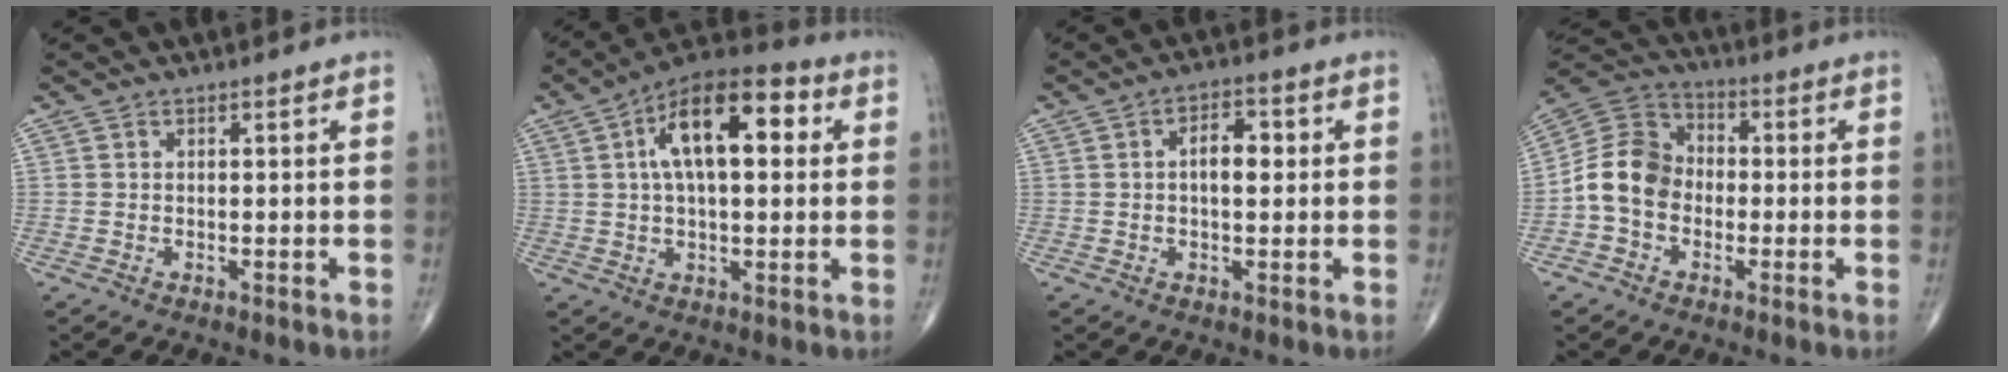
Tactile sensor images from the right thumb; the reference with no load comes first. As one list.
[{"total": 15.9, "force": [3.8, 7.5, 13.5], "torque": [-0.204, 0.026, 0.053]}, {"total": 5.2, "force": [0.5, 2.7, 4.3], "torque": [-0.062, 0.009, 0.003]}, {"total": 10.3, "force": [-1.9, 8.1, 6.0], "torque": [-0.102, 0.037, -0.051]}]